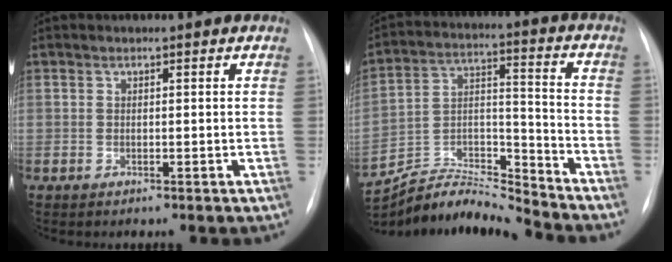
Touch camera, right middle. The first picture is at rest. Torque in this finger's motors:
{"motor_torque": [-0.45, -0.40, -0.08, -0.03]}